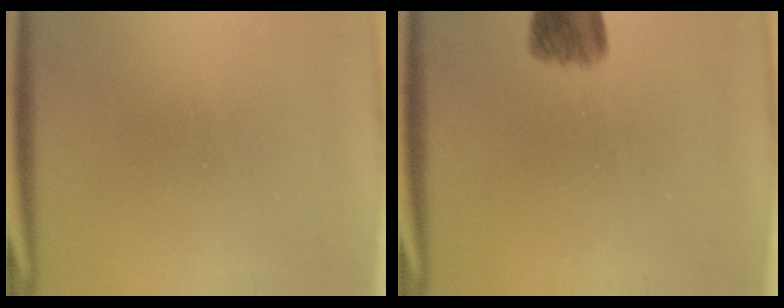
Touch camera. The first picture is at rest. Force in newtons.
{"total": 6.4}